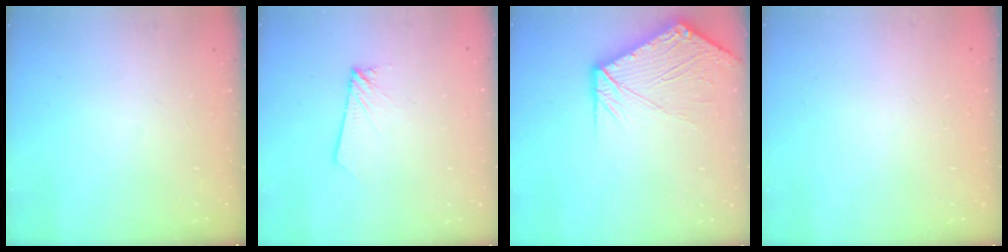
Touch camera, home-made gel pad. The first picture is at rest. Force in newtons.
{"total": 1.9, "press": 1.9, "slide": 0.2}
{"total": 11.5, "press": 11.4, "slide": 1.3}
{"total": 0.0}